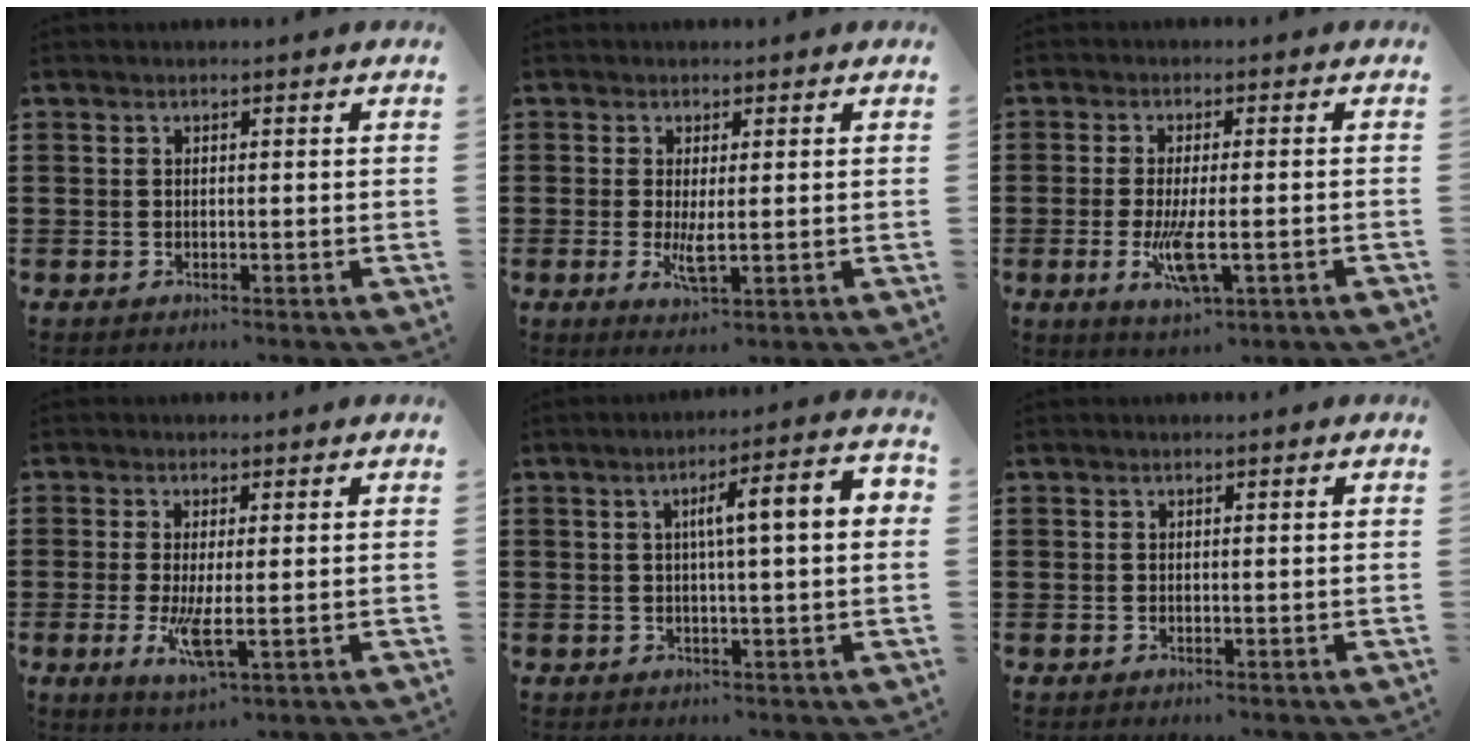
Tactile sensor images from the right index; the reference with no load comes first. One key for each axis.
{"total": 3.1, "fx": -0.1, "fy": 0.6, "fz": 3.1, "tx": -0.063, "ty": -0.004, "tz": -0.004}
{"total": 6.5, "fx": -2.0, "fy": 1.5, "fz": 6.0, "tx": -0.132, "ty": -0.020, "tz": -0.039}
{"total": 5.0, "fx": -0.8, "fy": 1.2, "fz": 4.8, "tx": -0.096, "ty": -0.013, "tz": -0.013}
{"total": 6.9, "fx": 0.8, "fy": 0.8, "fz": 6.8, "tx": -0.112, "ty": -0.005, "tz": 0.002}
{"total": 0.6, "fx": 0.2, "fy": 0.6, "fz": 0.1, "tx": -0.002, "ty": 0.004, "tz": 0.004}